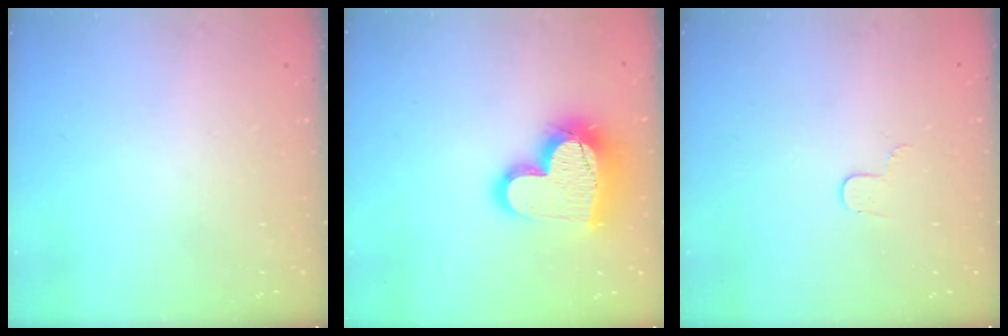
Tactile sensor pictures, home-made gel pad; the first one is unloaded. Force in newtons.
{"total": 19.2, "press": 19.2, "slide": 1.5}
{"total": 3.1, "press": 3.1, "slide": 0.4}